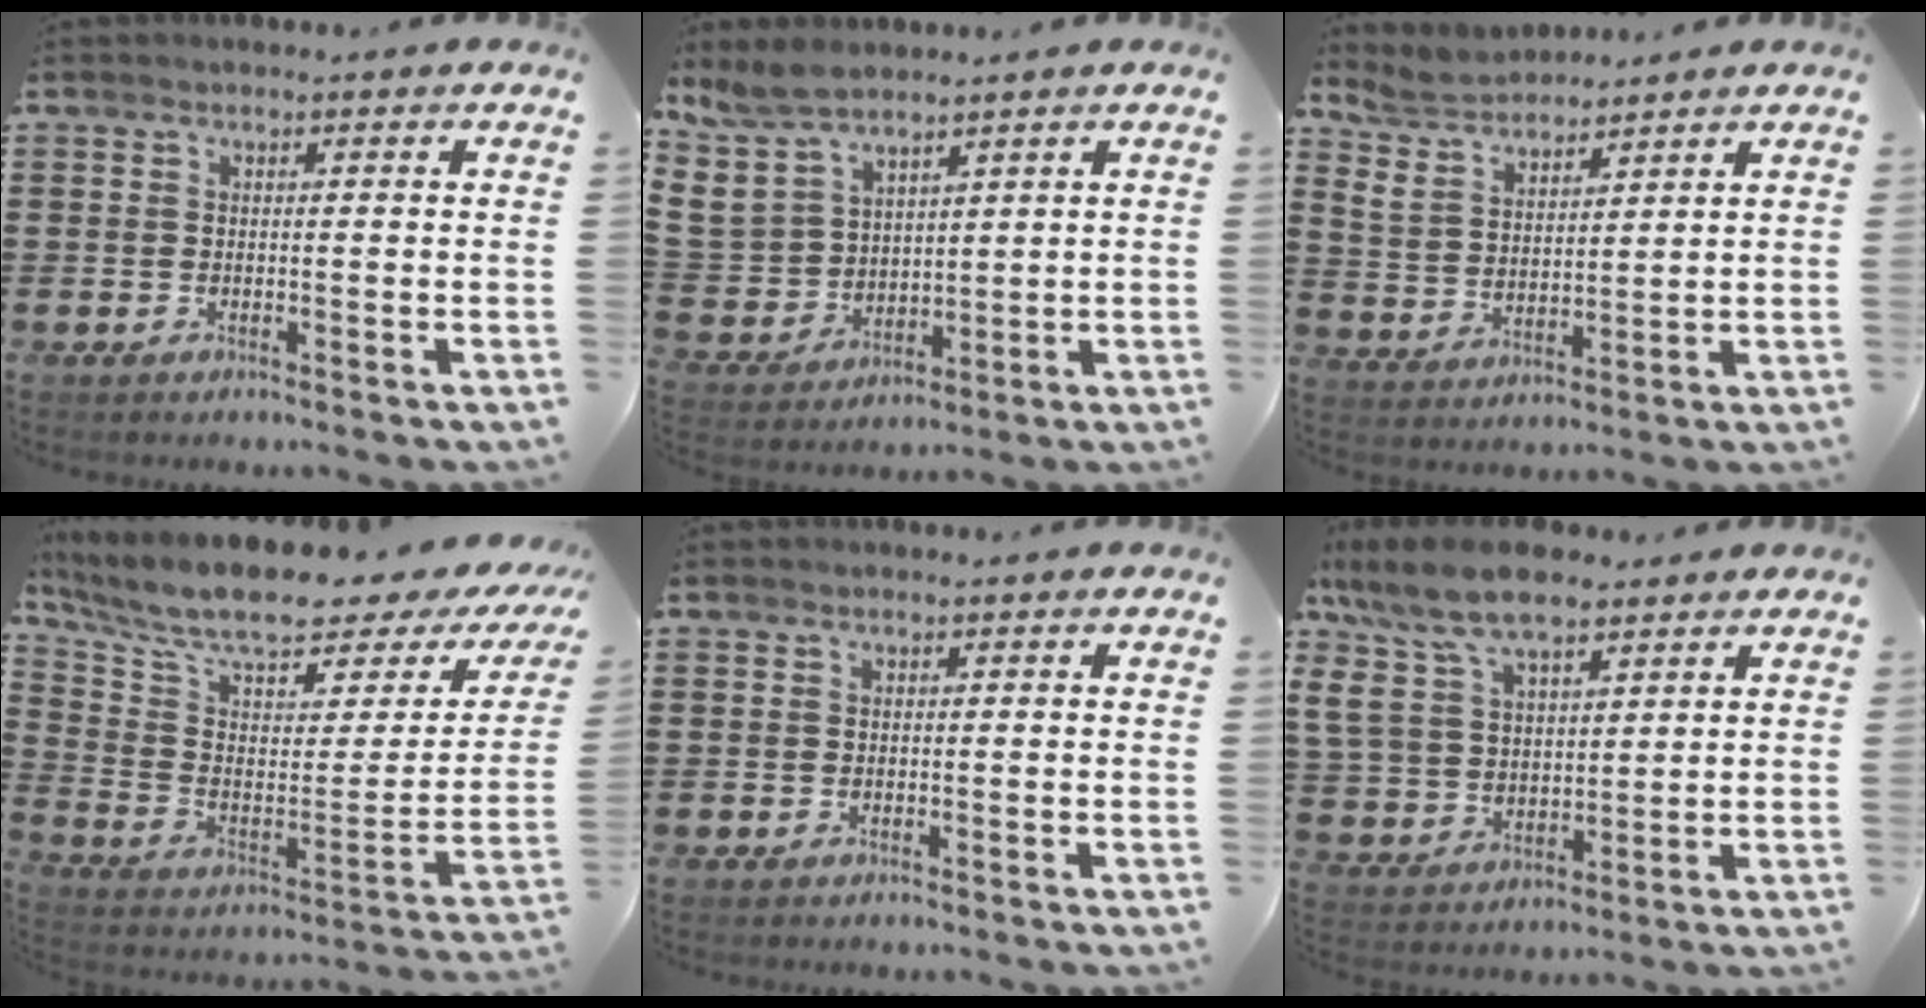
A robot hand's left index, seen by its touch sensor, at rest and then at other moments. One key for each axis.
{"total": 6.9, "fx": 5.1, "fy": 4.2, "fz": 1.9, "tx": -0.076, "ty": -0.018, "tz": 0.098}
{"total": 4.9, "fx": 4.7, "fy": 1.4, "fz": 0.6, "tx": -0.036, "ty": -0.014, "tz": 0.086}
{"total": 9.2, "fx": 7.2, "fy": 1.6, "fz": 5.5, "tx": -0.137, "ty": -0.046, "tz": 0.123}
{"total": 0.0}
{"total": 11.5, "fx": 8.2, "fy": 5.0, "fz": 6.4, "tx": -0.164, "ty": -0.018, "tz": 0.152}